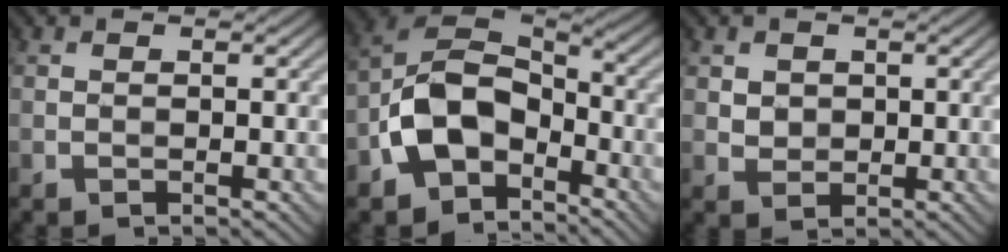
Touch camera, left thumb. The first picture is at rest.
{"total": 9.6, "force": [-4.6, 6.1, 5.8], "torque": [-0.112, 0.005, -0.105]}
{"total": 1.9, "force": [0.8, 1.6, 0.6], "torque": [-0.029, -0.002, 0.012]}